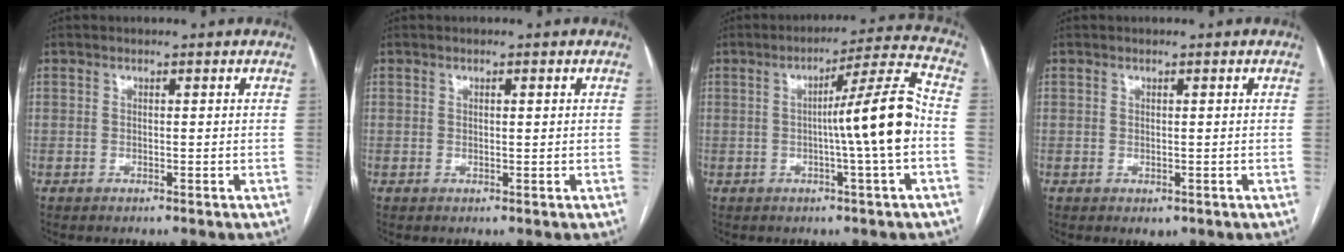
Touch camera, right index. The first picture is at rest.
{"total": 0.7, "force": [0.2, 0.2, 0.6], "torque": [-0.011, 0.001, 0.003]}
{"total": 11.1, "force": [-1.4, -1.3, 10.9], "torque": [-0.164, 0.013, -0.024]}
{"total": 1.3, "force": [-0.4, 0.9, 0.8], "torque": [-0.006, 0.000, 0.002]}